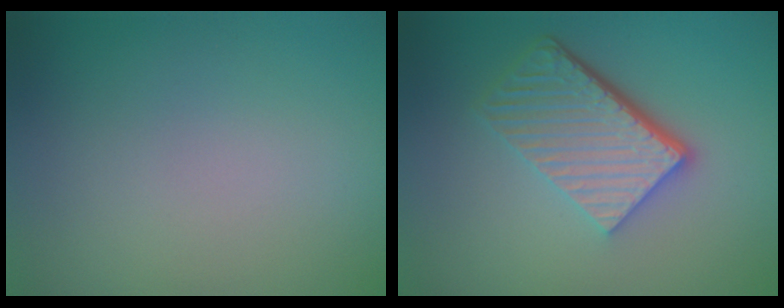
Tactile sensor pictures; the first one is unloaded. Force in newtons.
{"total": 6.1, "press": 4.1, "slide": 4.5}